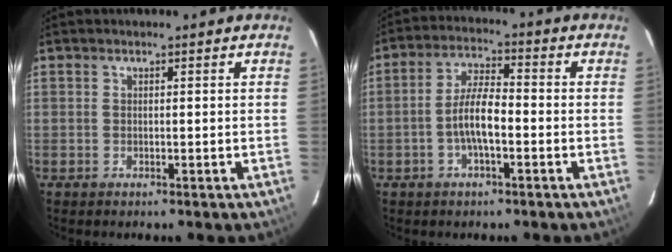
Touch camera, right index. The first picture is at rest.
{"total": 6.7, "force": [-2.1, 1.9, 6.1], "torque": [-0.122, 0.009, -0.038]}